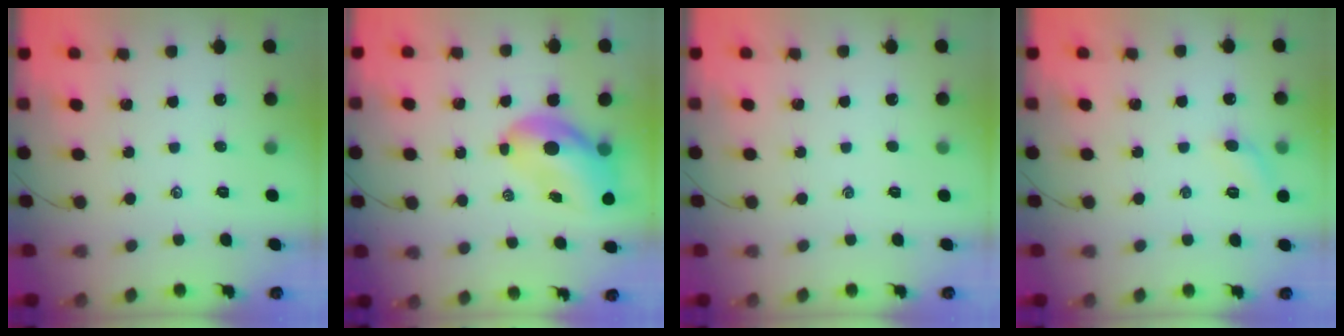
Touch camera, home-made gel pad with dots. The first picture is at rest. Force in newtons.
{"total": 7.6, "press": 7.3, "slide": 2.2}
{"total": 0.0}
{"total": 6.1, "press": 5.8, "slide": 1.9}